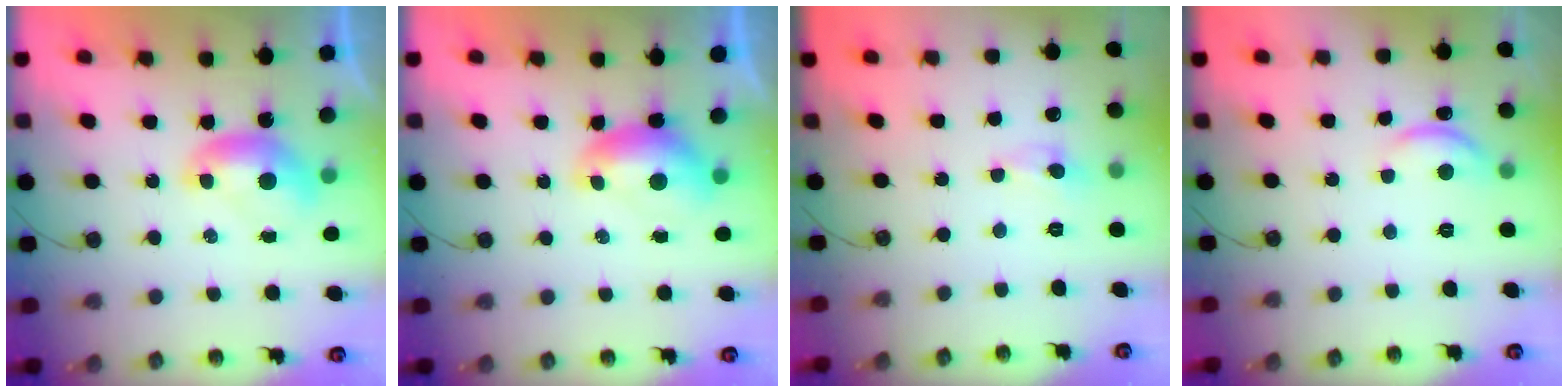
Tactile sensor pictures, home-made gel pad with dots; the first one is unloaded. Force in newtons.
{"total": 0.0}
{"total": 0.0}
{"total": 2.8, "press": 2.8, "slide": 0.3}